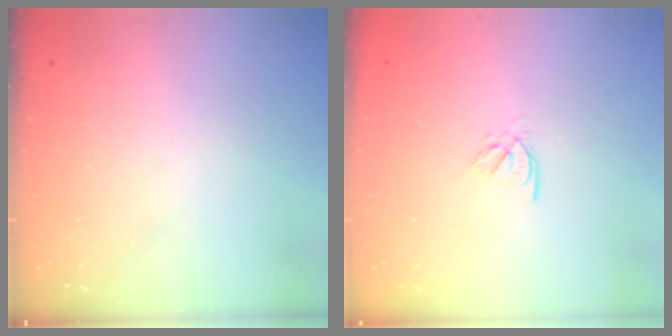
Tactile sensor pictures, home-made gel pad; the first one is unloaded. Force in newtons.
{"total": 2.0, "press": 2.0, "slide": 0.4}